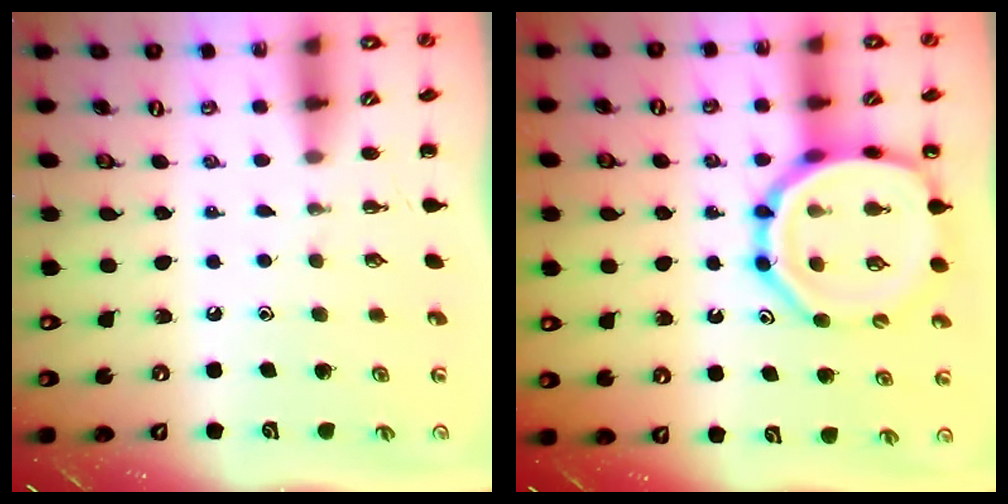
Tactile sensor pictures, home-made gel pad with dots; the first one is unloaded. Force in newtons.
{"total": 17.6, "press": 17.3, "slide": 3.1}